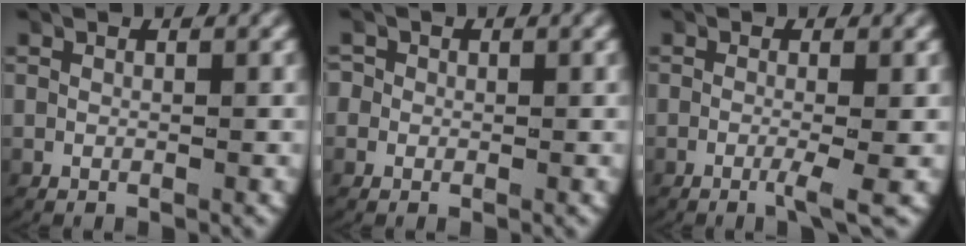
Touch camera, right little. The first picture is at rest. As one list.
[{"total": 2.0, "force": [0.0, 2.0, 0.4], "torque": [-0.016, -0.002, -0.005]}, {"total": 2.1, "force": [-0.8, 0.0, 2.0], "torque": [-0.026, -0.002, -0.020]}]